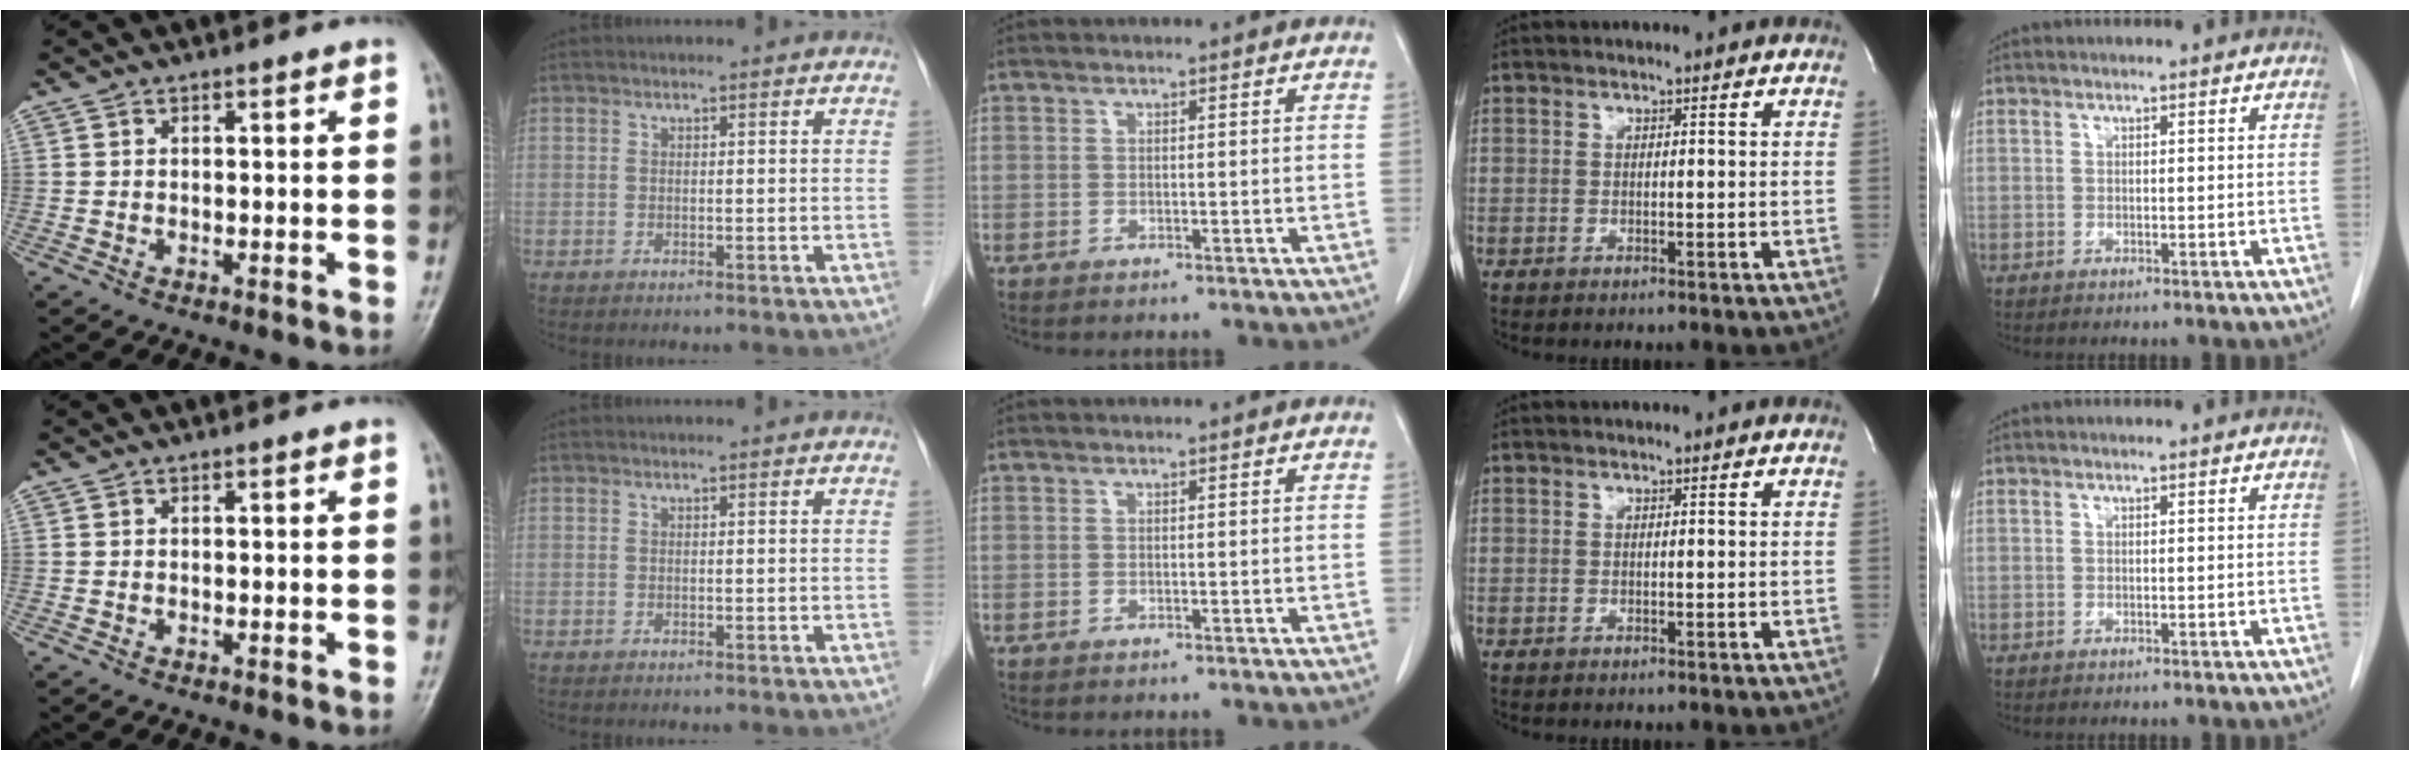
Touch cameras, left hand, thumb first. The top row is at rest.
{}